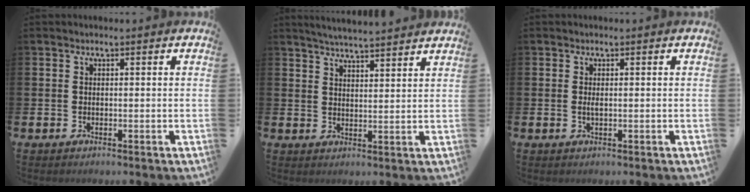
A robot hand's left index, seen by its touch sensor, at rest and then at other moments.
{"total": 4.6, "force": [4.6, -0.3, 0.5], "torque": [-0.020, -0.029, 0.081]}
{"total": 0.8, "force": [0.0, 0.2, 0.7], "torque": [-0.014, 0.001, 0.000]}